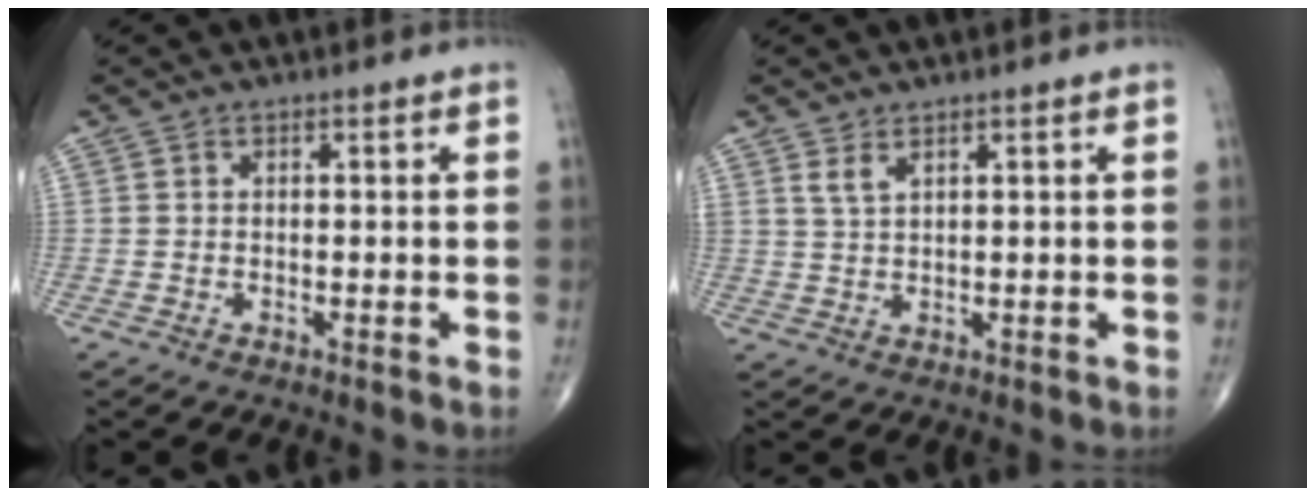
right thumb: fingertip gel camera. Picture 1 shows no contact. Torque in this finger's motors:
{"motor_torque": [0.03, 0.03, 0.63, 0.67, 0.07]}